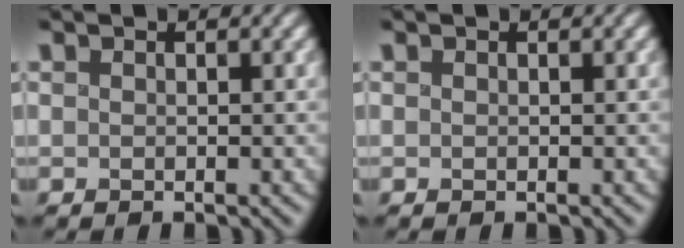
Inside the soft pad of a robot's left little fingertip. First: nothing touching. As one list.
[{"total": 0.0}]